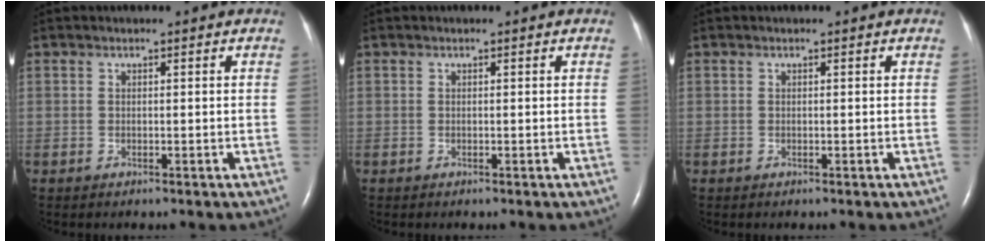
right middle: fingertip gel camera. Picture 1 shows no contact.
{"total": 0.0}
{"total": 0.0}